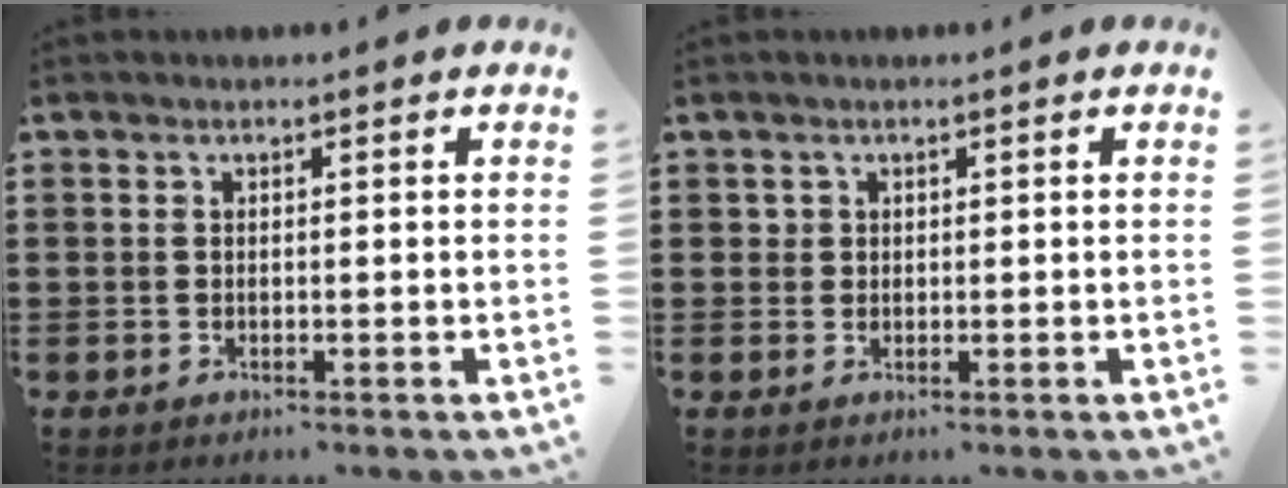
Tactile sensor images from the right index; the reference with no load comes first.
{"total": 1.0, "force": [0.3, 0.9, 0.2], "torque": [-0.005, 0.003, 0.007]}